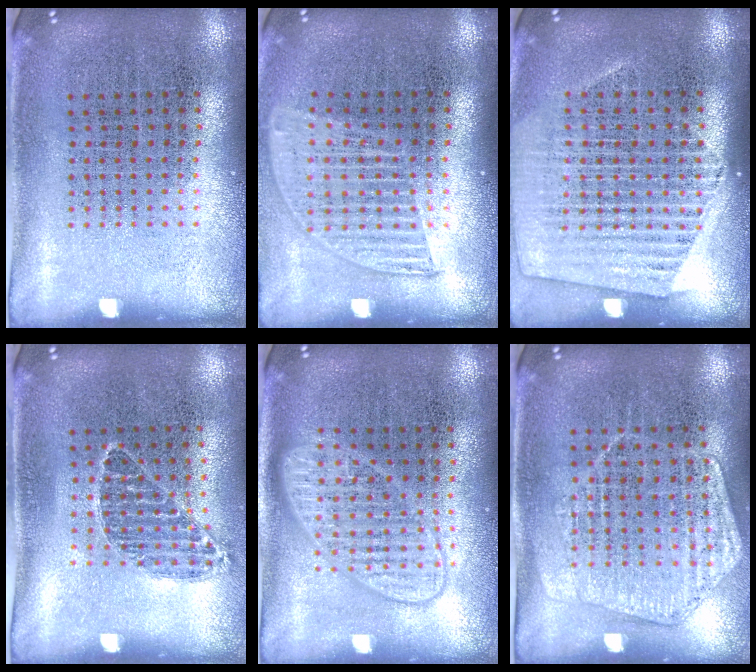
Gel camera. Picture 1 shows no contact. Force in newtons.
{"total": 1.3, "press": 1.1, "slide": 0.6}
{"total": 1.5, "press": 1.4, "slide": 0.5}
{"total": 0.9, "press": 0.7, "slide": 0.5}
{"total": 1.8, "press": 1.8, "slide": 0.3}
{"total": 1.4, "press": 1.4, "slide": 0.3}